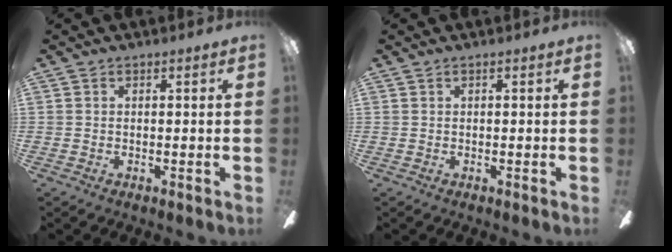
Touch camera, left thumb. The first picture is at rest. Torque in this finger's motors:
{"motor_torque": [0.00, 0.00, 0.00, 0.00, 0.00]}